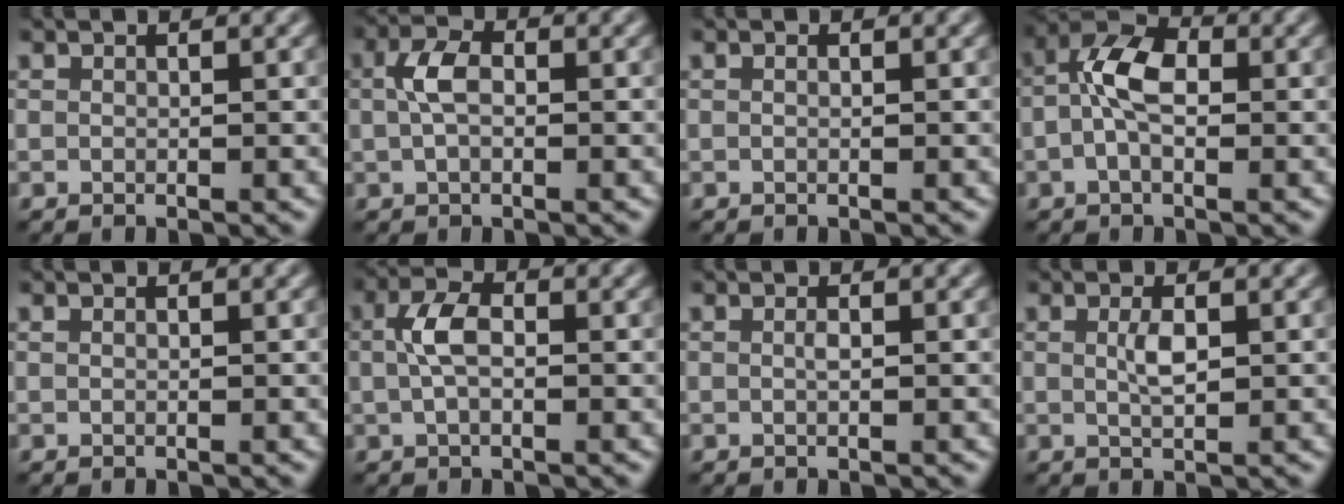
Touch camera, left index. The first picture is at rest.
{"total": 3.0, "force": [0.3, 1.7, 2.4], "torque": [-0.052, 0.008, 0.000]}
{"total": 0.0}
{"total": 4.8, "force": [-0.4, 2.6, 4.1], "torque": [-0.080, 0.015, -0.018]}
{"total": 0.0}
{"total": 3.3, "force": [0.2, 1.7, 2.8], "torque": [-0.058, 0.008, -0.002]}
{"total": 0.5, "force": [0.1, 0.0, 0.5], "torque": [-0.013, 0.003, 0.001]}
{"total": 1.8, "force": [0.3, 0.5, 1.7], "torque": [-0.037, 0.003, 0.006]}